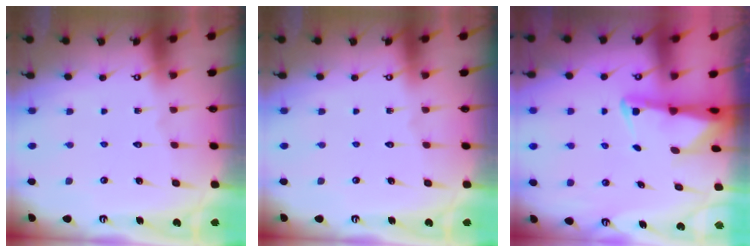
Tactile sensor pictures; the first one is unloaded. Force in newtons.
{"total": 0.0}
{"total": 2.3, "press": 2.3, "slide": 0.5}